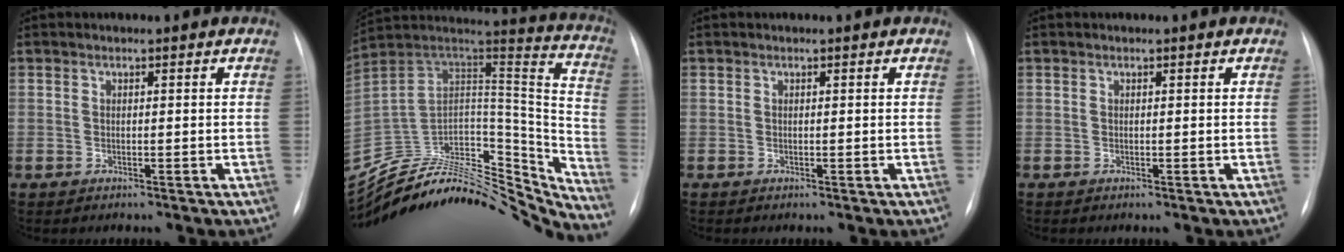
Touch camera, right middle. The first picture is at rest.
{"total": 32.1, "force": [-29.2, 8.6, 10.3], "torque": [-0.127, 0.015, -0.429]}
{"total": 0.0}
{"total": 0.0}